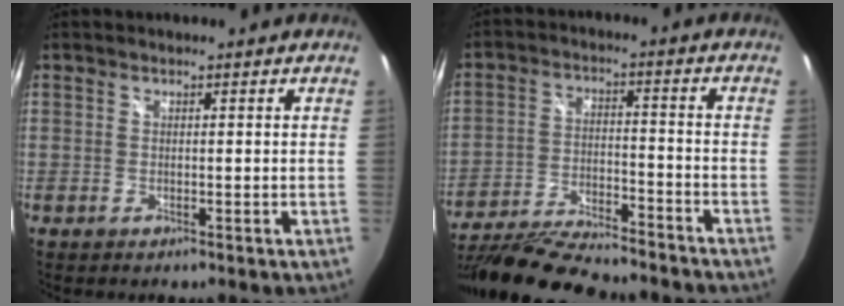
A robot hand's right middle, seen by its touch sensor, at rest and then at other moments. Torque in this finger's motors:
{"motor_torque": [1.07, -1.07, 0.66, 0.13]}